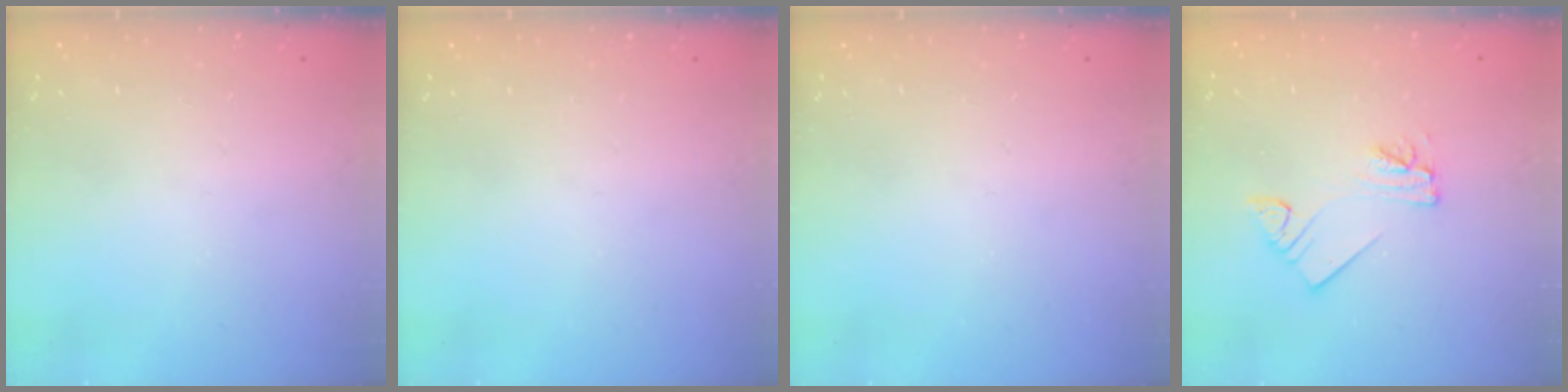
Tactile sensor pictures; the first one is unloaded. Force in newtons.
{"total": 0.0}
{"total": 0.0}
{"total": 3.9, "press": 3.9, "slide": 0.2}